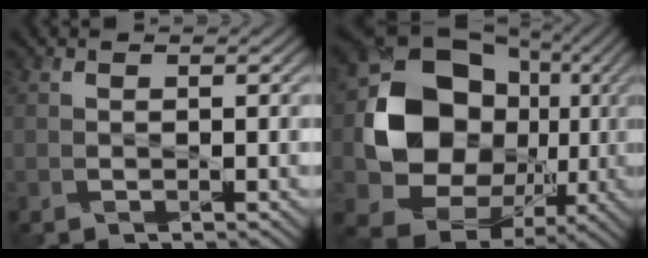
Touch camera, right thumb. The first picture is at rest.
{"total": 16.5, "force": [0.7, 13.7, 9.1], "torque": [-0.187, -0.022, 0.012]}